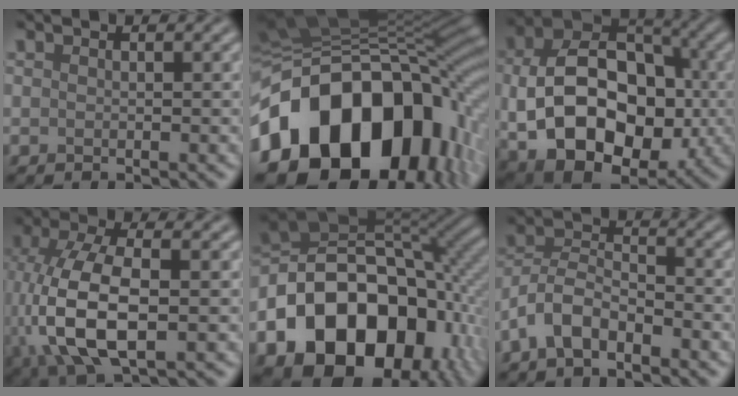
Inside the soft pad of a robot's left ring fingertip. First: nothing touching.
{"total": 20.0, "force": [-4.6, 14.0, 13.5], "torque": [-0.247, -0.005, -0.082]}
{"total": 14.5, "force": [-2.3, 9.8, 10.5], "torque": [-0.169, -0.014, -0.042]}
{"total": 10.2, "force": [-1.9, 4.8, 8.8], "torque": [-0.192, -0.004, -0.043]}
{"total": 19.5, "force": [-7.6, 14.0, 11.1], "torque": [-0.196, -0.005, -0.123]}
{"total": 4.7, "force": [-2.9, 2.4, 2.9], "torque": [-0.054, 0.010, -0.066]}